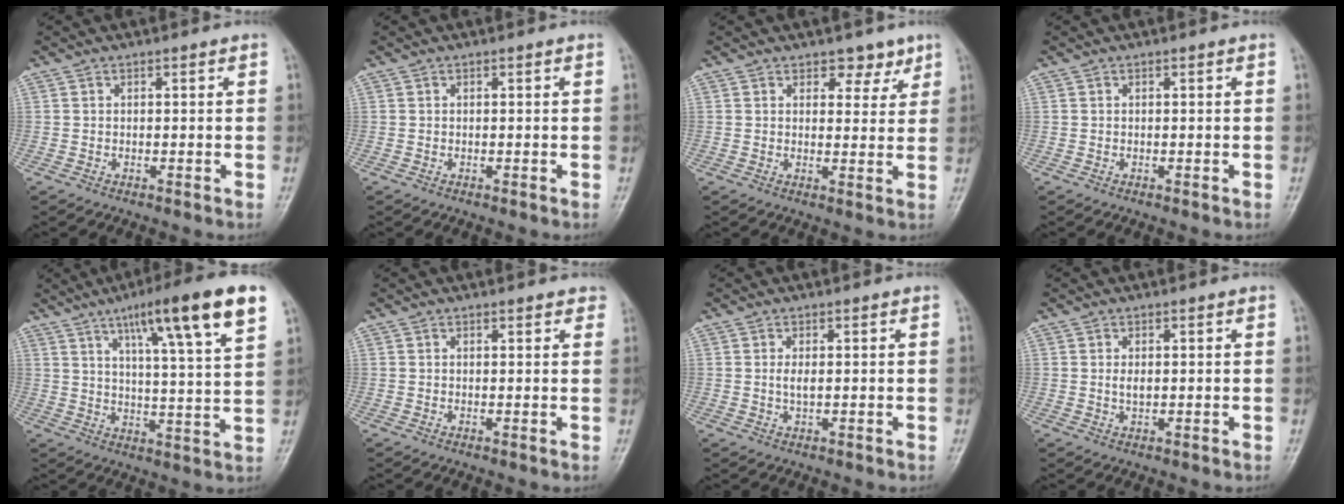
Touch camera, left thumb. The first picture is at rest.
{"total": 0.0}
{"total": 4.3, "force": [3.1, 2.5, 1.6], "torque": [0.009, -0.018, 0.042]}
{"total": 0.0}
{"total": 17.6, "force": [9.7, 2.2, 14.5], "torque": [-0.207, -0.029, 0.144]}
{"total": 2.3, "force": [1.8, 0.9, 1.1], "torque": [0.005, 0.000, 0.016]}
{"total": 1.9, "force": [0.3, 0.6, 1.7], "torque": [-0.035, -0.002, 0.009]}
{"total": 1.8, "force": [0.4, 0.8, 1.5], "torque": [-0.024, -0.003, 0.009]}